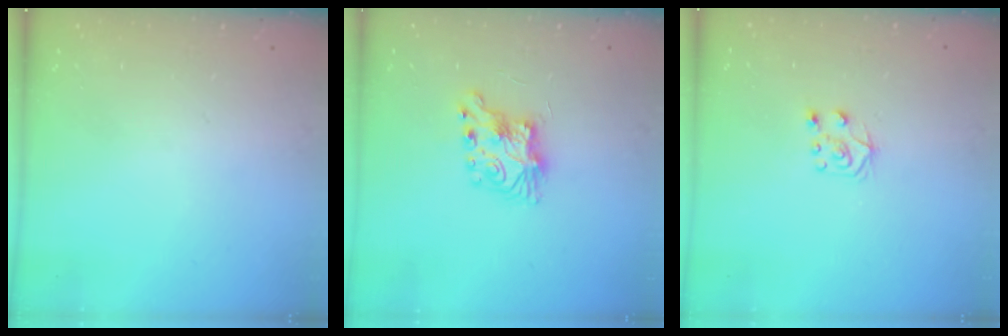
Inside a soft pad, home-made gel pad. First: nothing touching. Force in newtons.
{"total": 7.3, "press": 7.3, "slide": 0.1}
{"total": 6.1, "press": 6.1, "slide": 0.5}